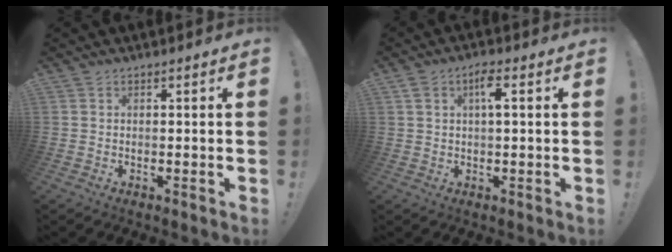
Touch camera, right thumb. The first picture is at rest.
{"total": 4.6, "force": [1.8, 1.4, 4.0], "torque": [-0.065, 0.000, 0.024]}